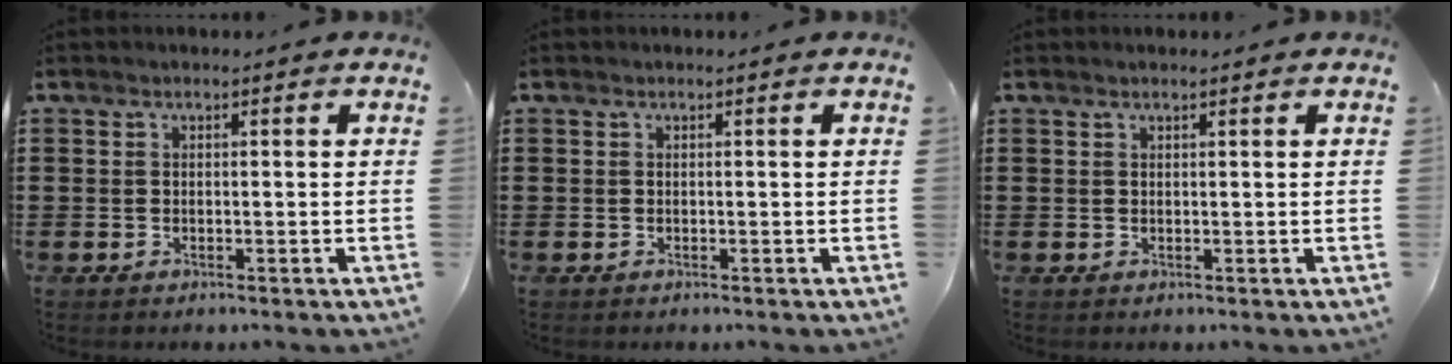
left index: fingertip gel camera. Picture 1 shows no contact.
{"total": 0.0}
{"total": 0.5, "force": [0.5, 0.0, 0.3], "torque": [-0.007, -0.001, 0.010]}